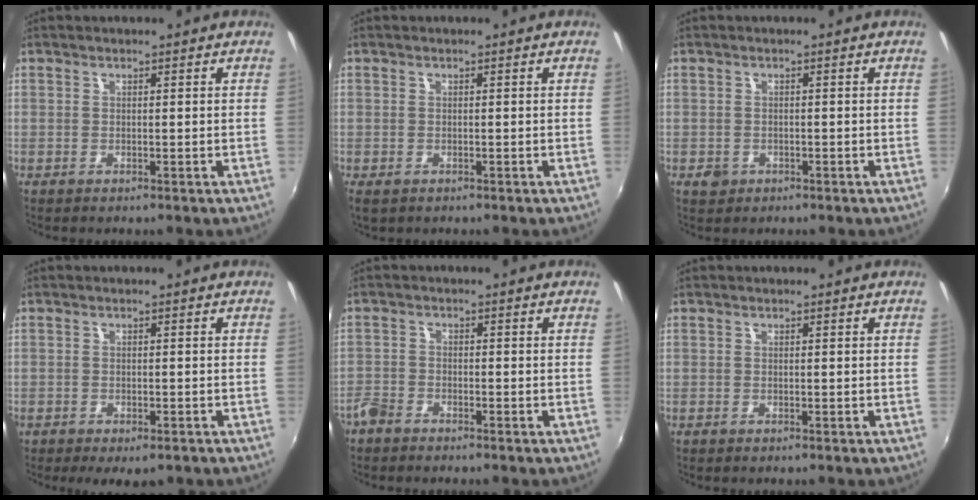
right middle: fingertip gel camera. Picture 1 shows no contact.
{"total": 1.6, "force": [-0.8, 1.0, 1.0], "torque": [-0.021, -0.008, -0.011]}
{"total": 2.0, "force": [-0.9, 1.7, 0.6], "torque": [-0.014, -0.001, -0.012]}
{"total": 3.8, "force": [-2.6, 1.8, 2.1], "torque": [-0.047, -0.019, -0.038]}
{"total": 3.4, "force": [-2.9, 1.6, 0.8], "torque": [-0.027, -0.001, -0.059]}
{"total": 0.0}